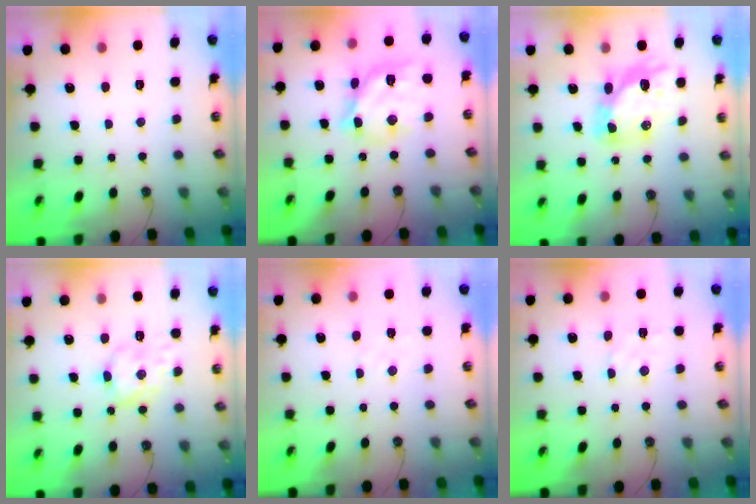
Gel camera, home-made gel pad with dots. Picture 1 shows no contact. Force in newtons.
{"total": 14.8, "press": 14.7, "slide": 1.1}
{"total": 12.3, "press": 12.2, "slide": 1.5}
{"total": 9.9, "press": 9.9, "slide": 0.3}
{"total": 2.5, "press": 2.5, "slide": 0.4}
{"total": 3.6, "press": 3.5, "slide": 0.5}